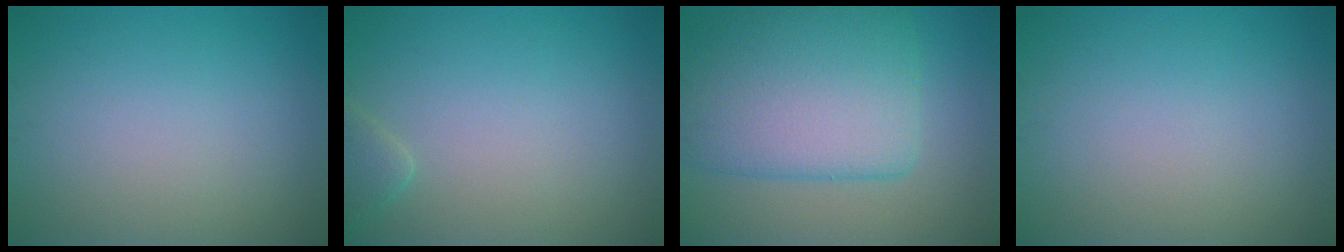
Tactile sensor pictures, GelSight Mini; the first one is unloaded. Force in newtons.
{"total": 1.4, "press": 1.4, "slide": 0.2}
{"total": 9.2, "press": 9.2, "slide": 0.6}
{"total": 0.0}